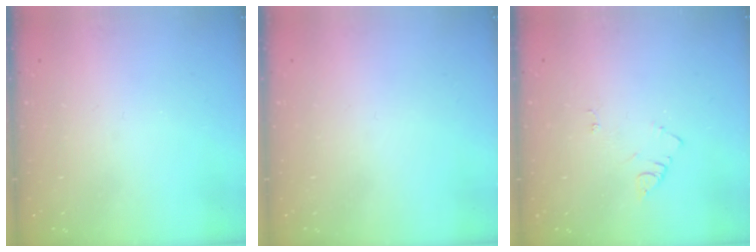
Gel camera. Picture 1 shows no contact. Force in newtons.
{"total": 1.5, "press": 1.5, "slide": 0.1}
{"total": 4.2, "press": 4.2, "slide": 0.4}